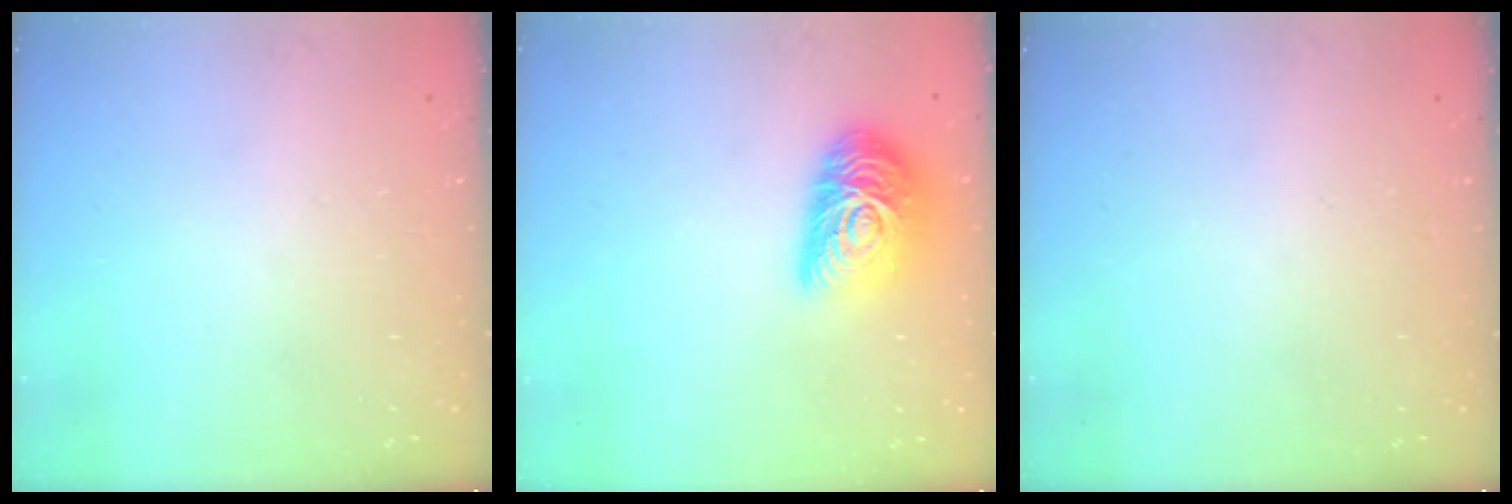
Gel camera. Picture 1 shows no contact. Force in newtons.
{"total": 15.9, "press": 15.9, "slide": 0.8}
{"total": 0.0}